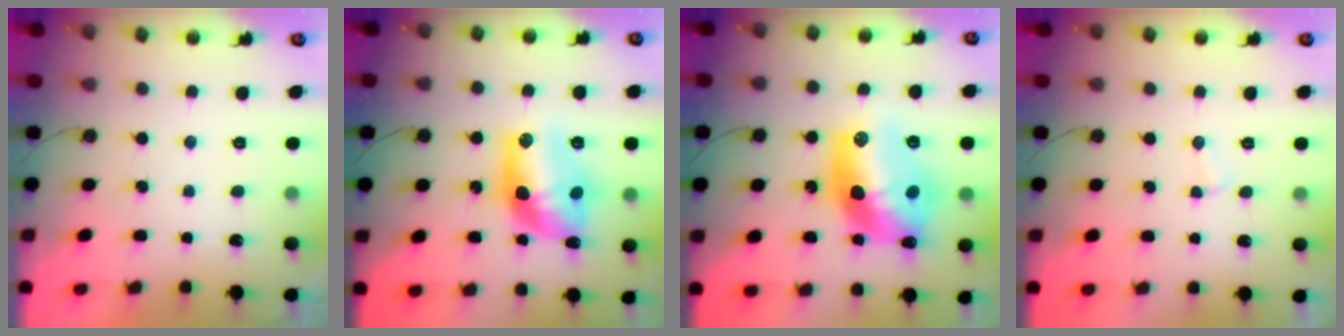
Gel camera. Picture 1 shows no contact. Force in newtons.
{"total": 14.1, "press": 14.1, "slide": 1.1}
{"total": 18.2, "press": 18.2, "slide": 1.4}
{"total": 2.3, "press": 2.3, "slide": 0.3}